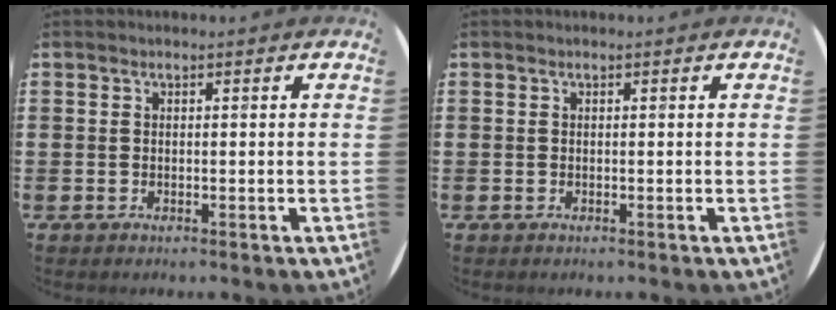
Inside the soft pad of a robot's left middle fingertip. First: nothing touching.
{"total": 0.0}